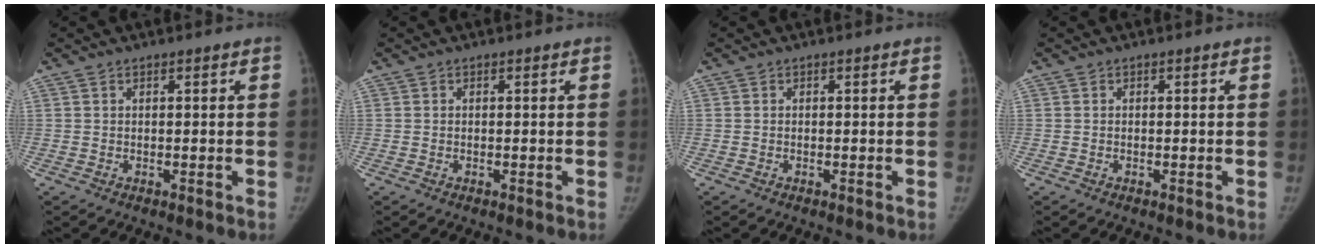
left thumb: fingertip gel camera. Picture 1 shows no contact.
{"total": 0.0}
{"total": 0.0}
{"total": 0.0}